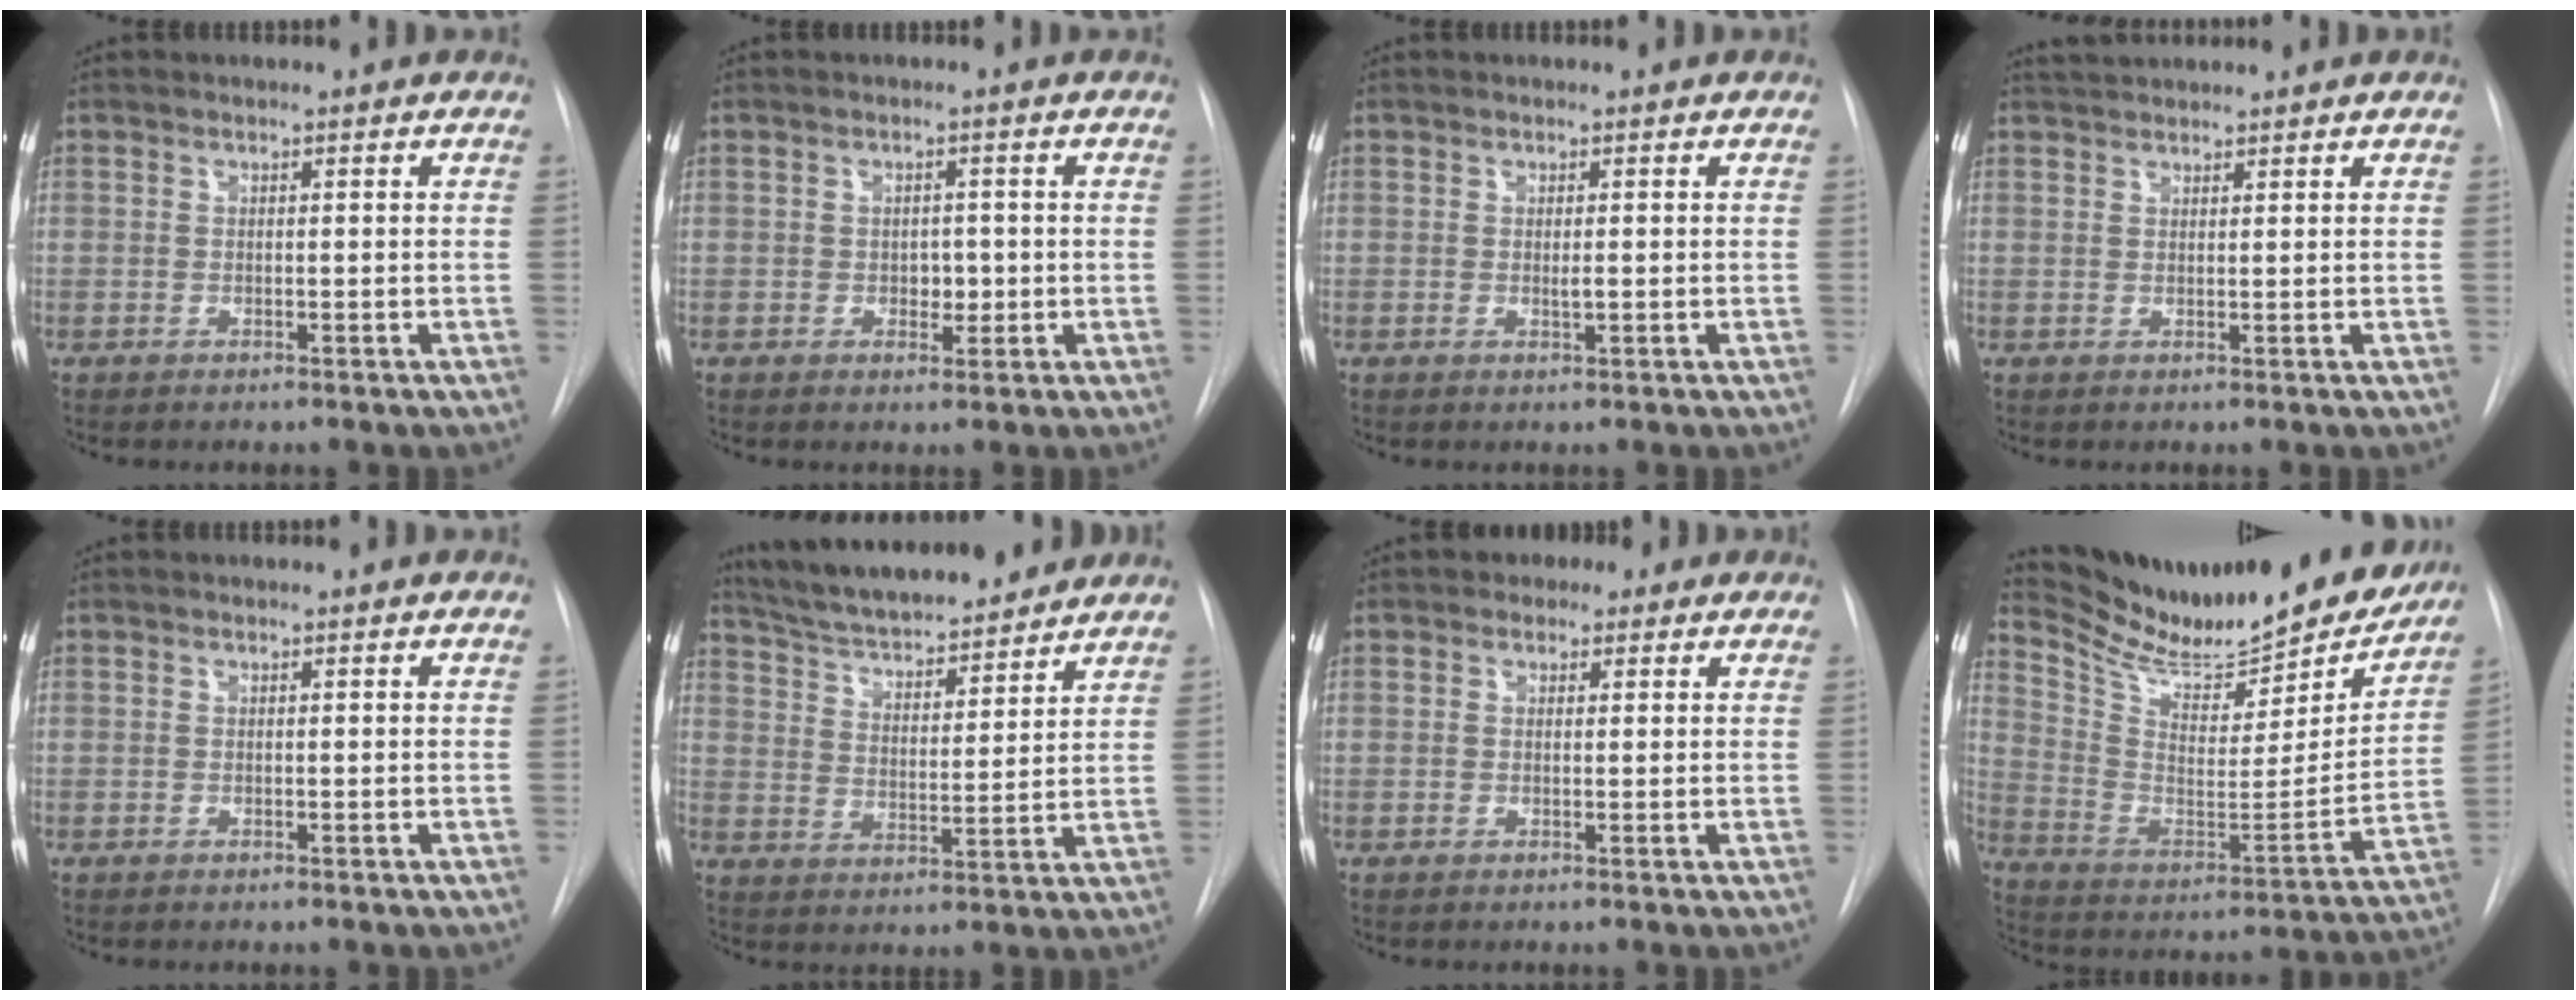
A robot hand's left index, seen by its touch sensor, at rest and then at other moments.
{"total": 2.2, "force": [-0.6, 1.5, 1.6], "torque": [-0.019, -0.003, -0.006]}
{"total": 0.8, "force": [-0.2, 0.1, 0.8], "torque": [-0.016, -0.008, -0.004]}
{"total": 3.2, "force": [3.0, 0.5, 0.8], "torque": [-0.015, 0.028, 0.054]}
{"total": 0.0}
{"total": 17.5, "force": [15.7, 3.0, 7.1], "torque": [-0.119, 0.010, 0.245]}
{"total": 2.7, "force": [1.4, 2.1, 1.0], "torque": [-0.014, 0.010, 0.015]}
{"total": 24.5, "force": [22.3, 5.2, 8.5], "torque": [-0.141, -0.062, 0.327]}